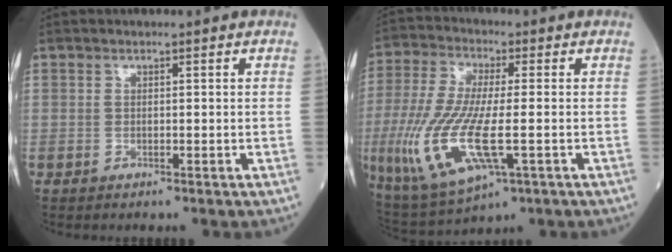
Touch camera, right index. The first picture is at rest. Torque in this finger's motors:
{"motor_torque": [0.63, -0.67, 0.34, 0.20]}